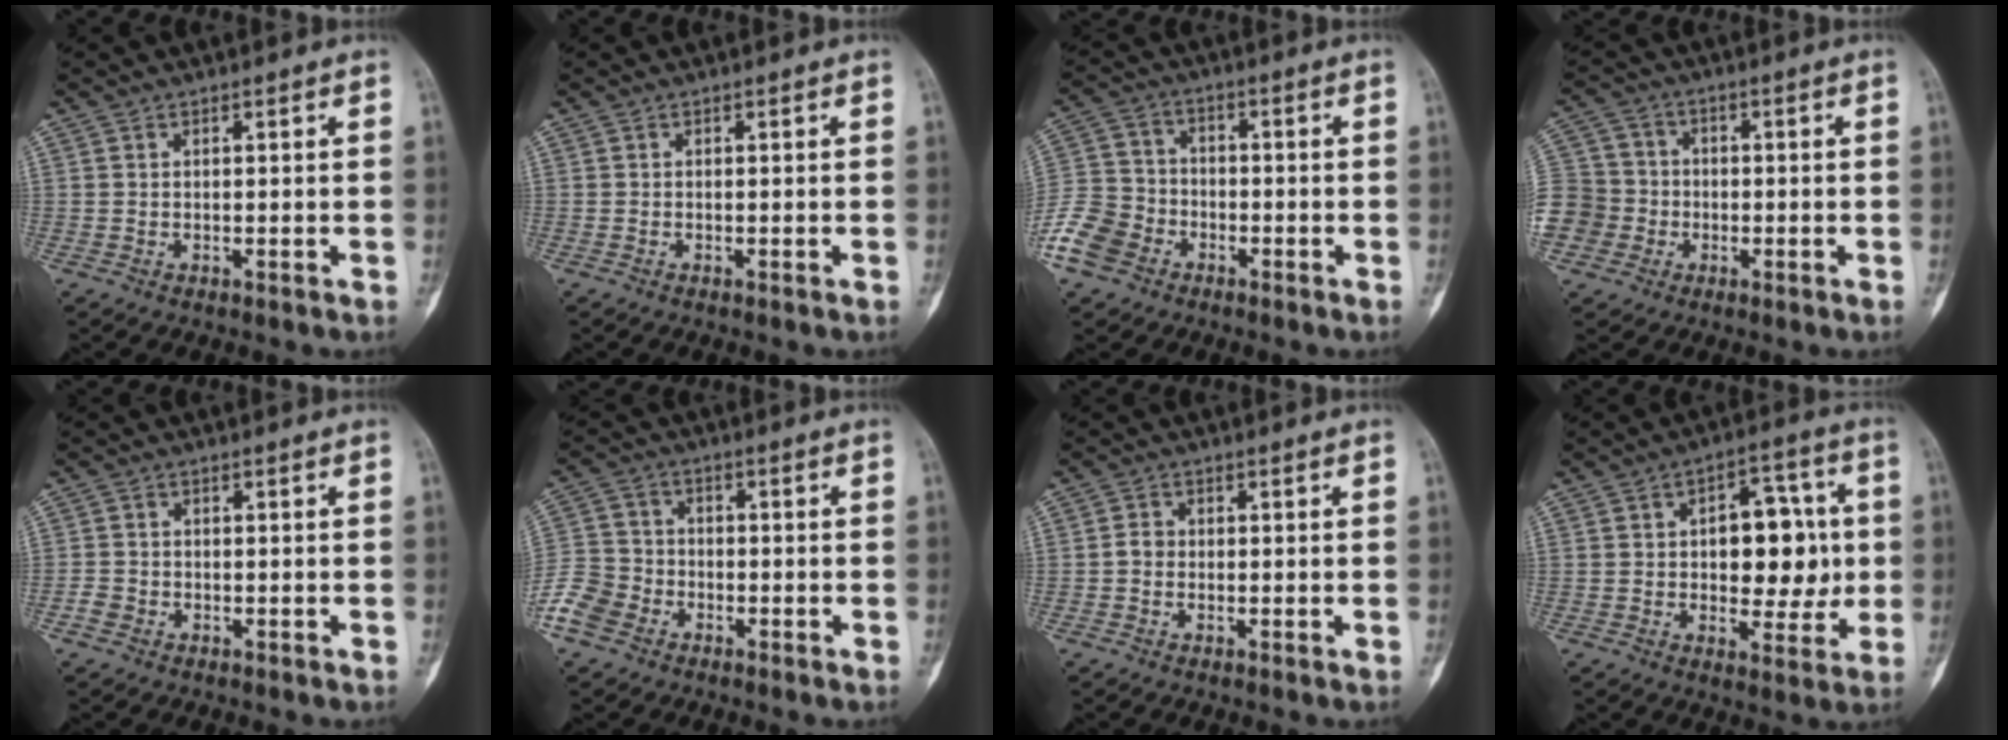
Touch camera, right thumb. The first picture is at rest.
{"total": 0.0}
{"total": 10.1, "force": [-5.5, 7.5, 4.0], "torque": [-0.074, 0.032, -0.115]}
{"total": 12.7, "force": [-3.5, 11.7, 3.6], "torque": [-0.086, 0.042, -0.063]}
{"total": 2.0, "force": [-1.0, 1.7, 0.6], "torque": [-0.007, 0.009, -0.023]}
{"total": 8.0, "force": [-4.4, 6.0, 3.0], "torque": [-0.056, 0.021, -0.096]}
{"total": 1.8, "force": [-0.3, 1.6, 0.9], "torque": [-0.009, 0.007, -0.009]}
{"total": 13.9, "force": [0.6, 8.2, 11.2], "torque": [-0.104, 0.017, 0.010]}